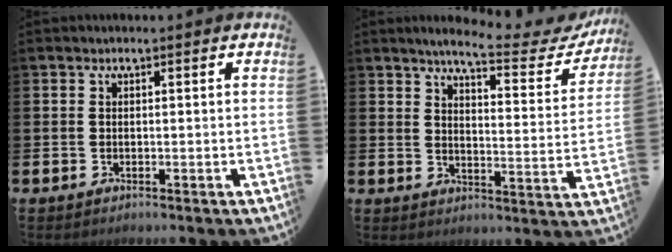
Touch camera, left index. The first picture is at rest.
{"total": 6.5, "force": [5.9, 0.6, 2.6], "torque": [-0.062, -0.037, 0.096]}